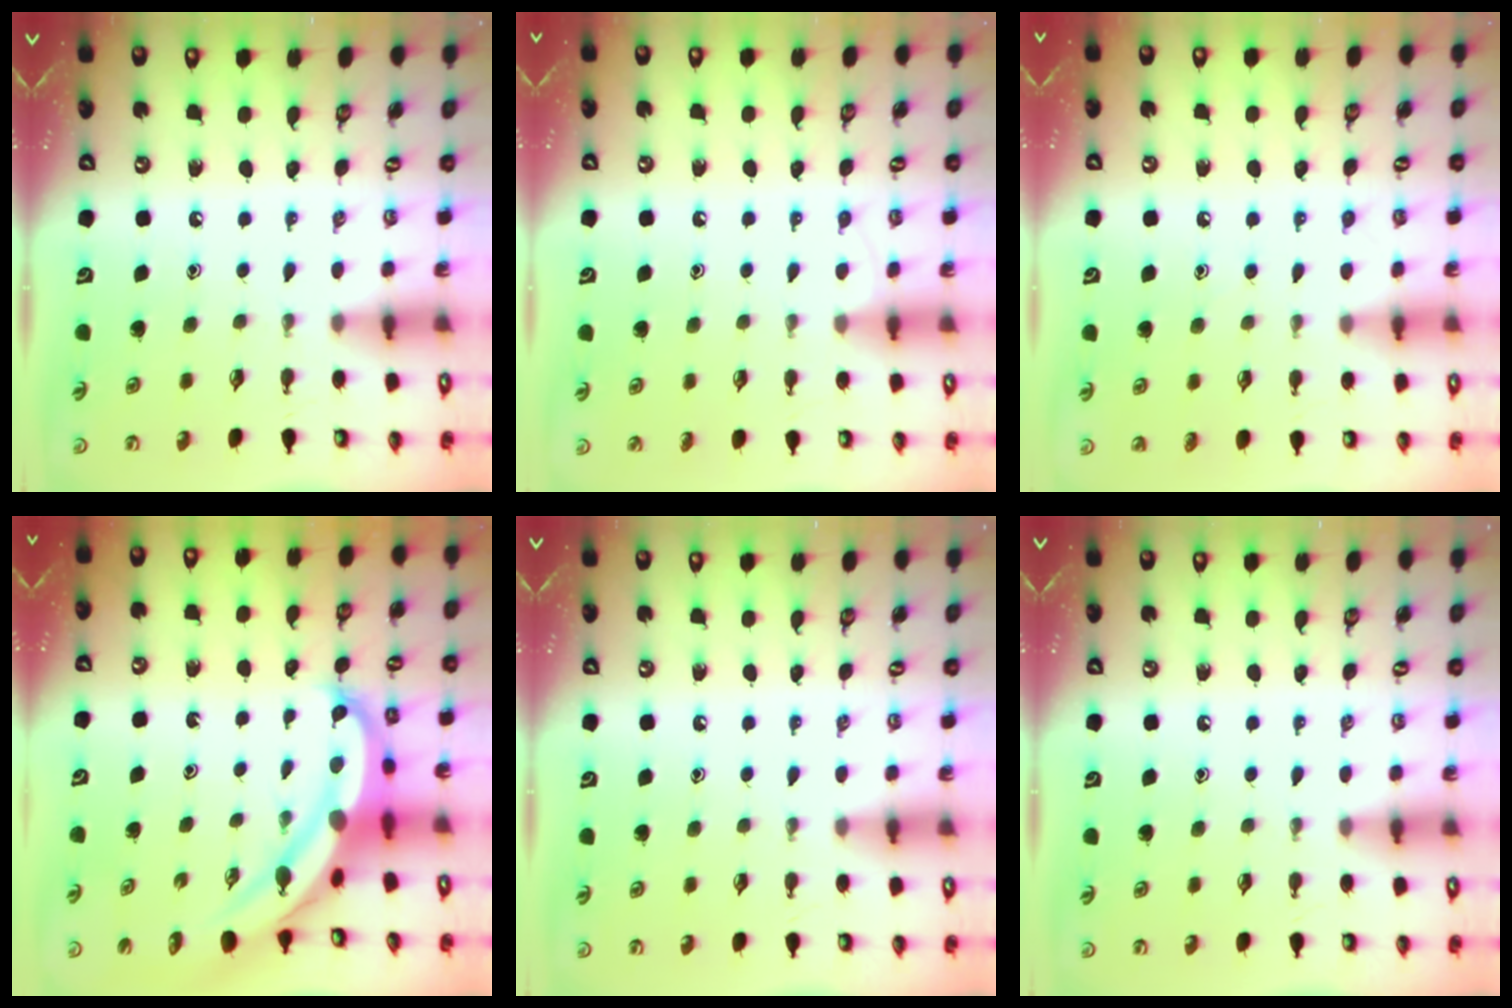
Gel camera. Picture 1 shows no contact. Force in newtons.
{"total": 4.9, "press": 4.9, "slide": 0.7}
{"total": 6.6, "press": 6.6, "slide": 0.7}
{"total": 7.3, "press": 7.3, "slide": 0.9}
{"total": 0.0}
{"total": 0.0}